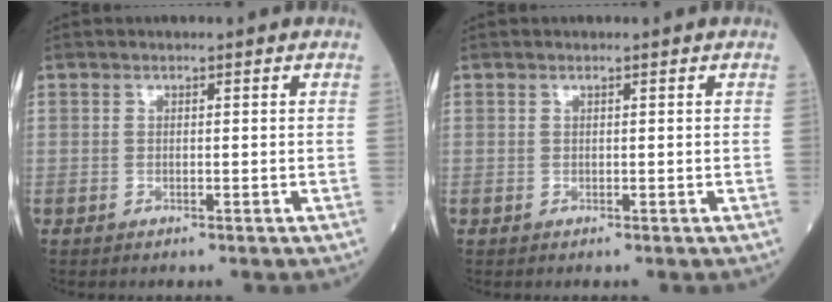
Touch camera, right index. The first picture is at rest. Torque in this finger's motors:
{"motor_torque": [-0.17, 0.07, 0.10, 0.02]}